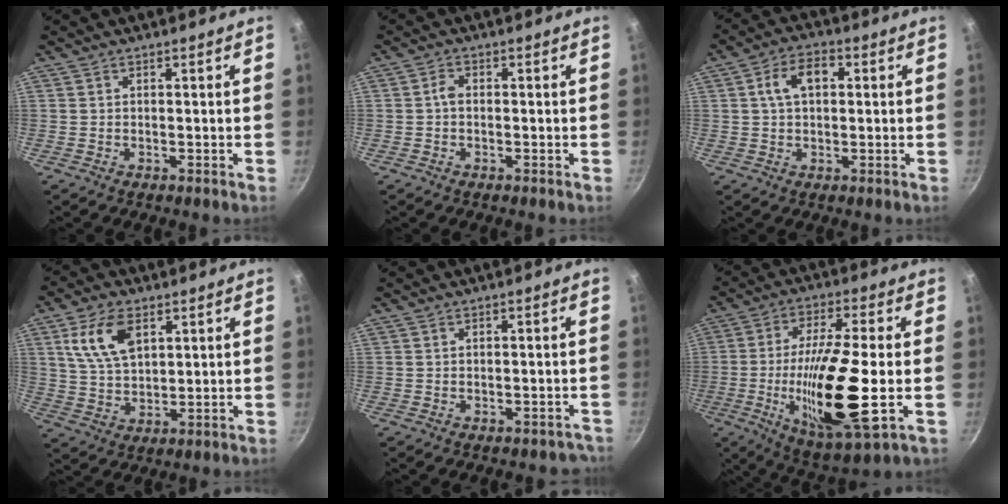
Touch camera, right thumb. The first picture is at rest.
{"total": 1.7, "force": [-0.3, 1.1, 1.2], "torque": [-0.021, 0.008, -0.007]}
{"total": 6.8, "force": [1.3, 4.3, 5.2], "torque": [-0.071, 0.017, 0.016]}
{"total": 10.1, "force": [4.1, 5.6, 7.4], "torque": [-0.134, -0.010, 0.082]}
{"total": 2.1, "force": [-1.6, 1.4, 0.4], "torque": [0.023, 0.037, 0.002]}
{"total": 20.2, "force": [-3.2, 4.8, 19.4], "torque": [-0.353, 0.000, -0.055]}